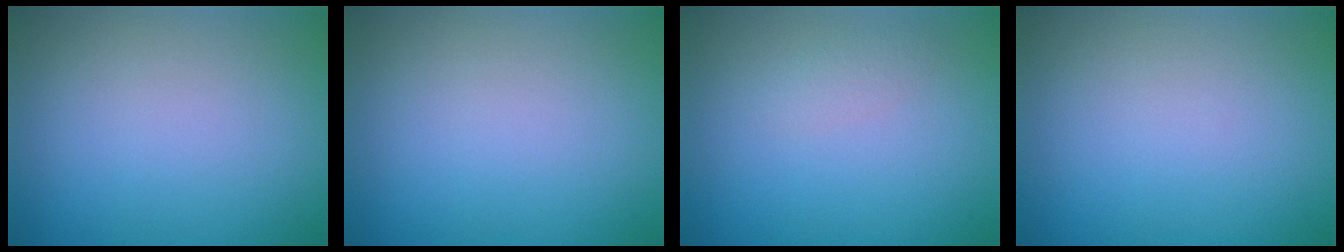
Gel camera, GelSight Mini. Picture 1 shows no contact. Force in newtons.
{"total": 0.0}
{"total": 1.0, "press": 1.0, "slide": 0.0}
{"total": 0.0}